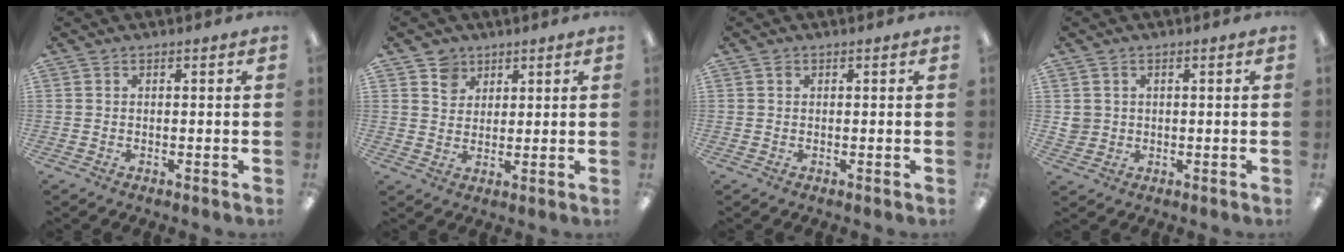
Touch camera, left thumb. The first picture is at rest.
{"total": 4.5, "force": [2.9, 3.5, 0.5], "torque": [-0.009, -0.003, 0.052]}
{"total": 0.5, "force": [0.2, 0.4, 0.3], "torque": [-0.006, 0.003, 0.003]}
{"total": 2.6, "force": [0.7, 2.5, 0.4], "torque": [-0.014, 0.006, 0.012]}